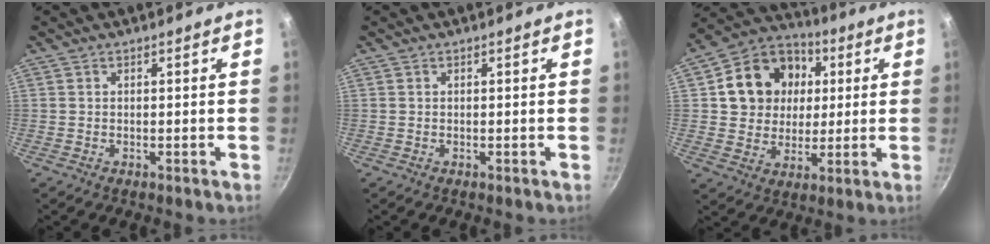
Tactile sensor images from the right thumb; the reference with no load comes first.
{"total": 0.0}
{"total": 15.8, "force": [3.4, 13.5, 7.6], "torque": [-0.108, 0.017, 0.053]}